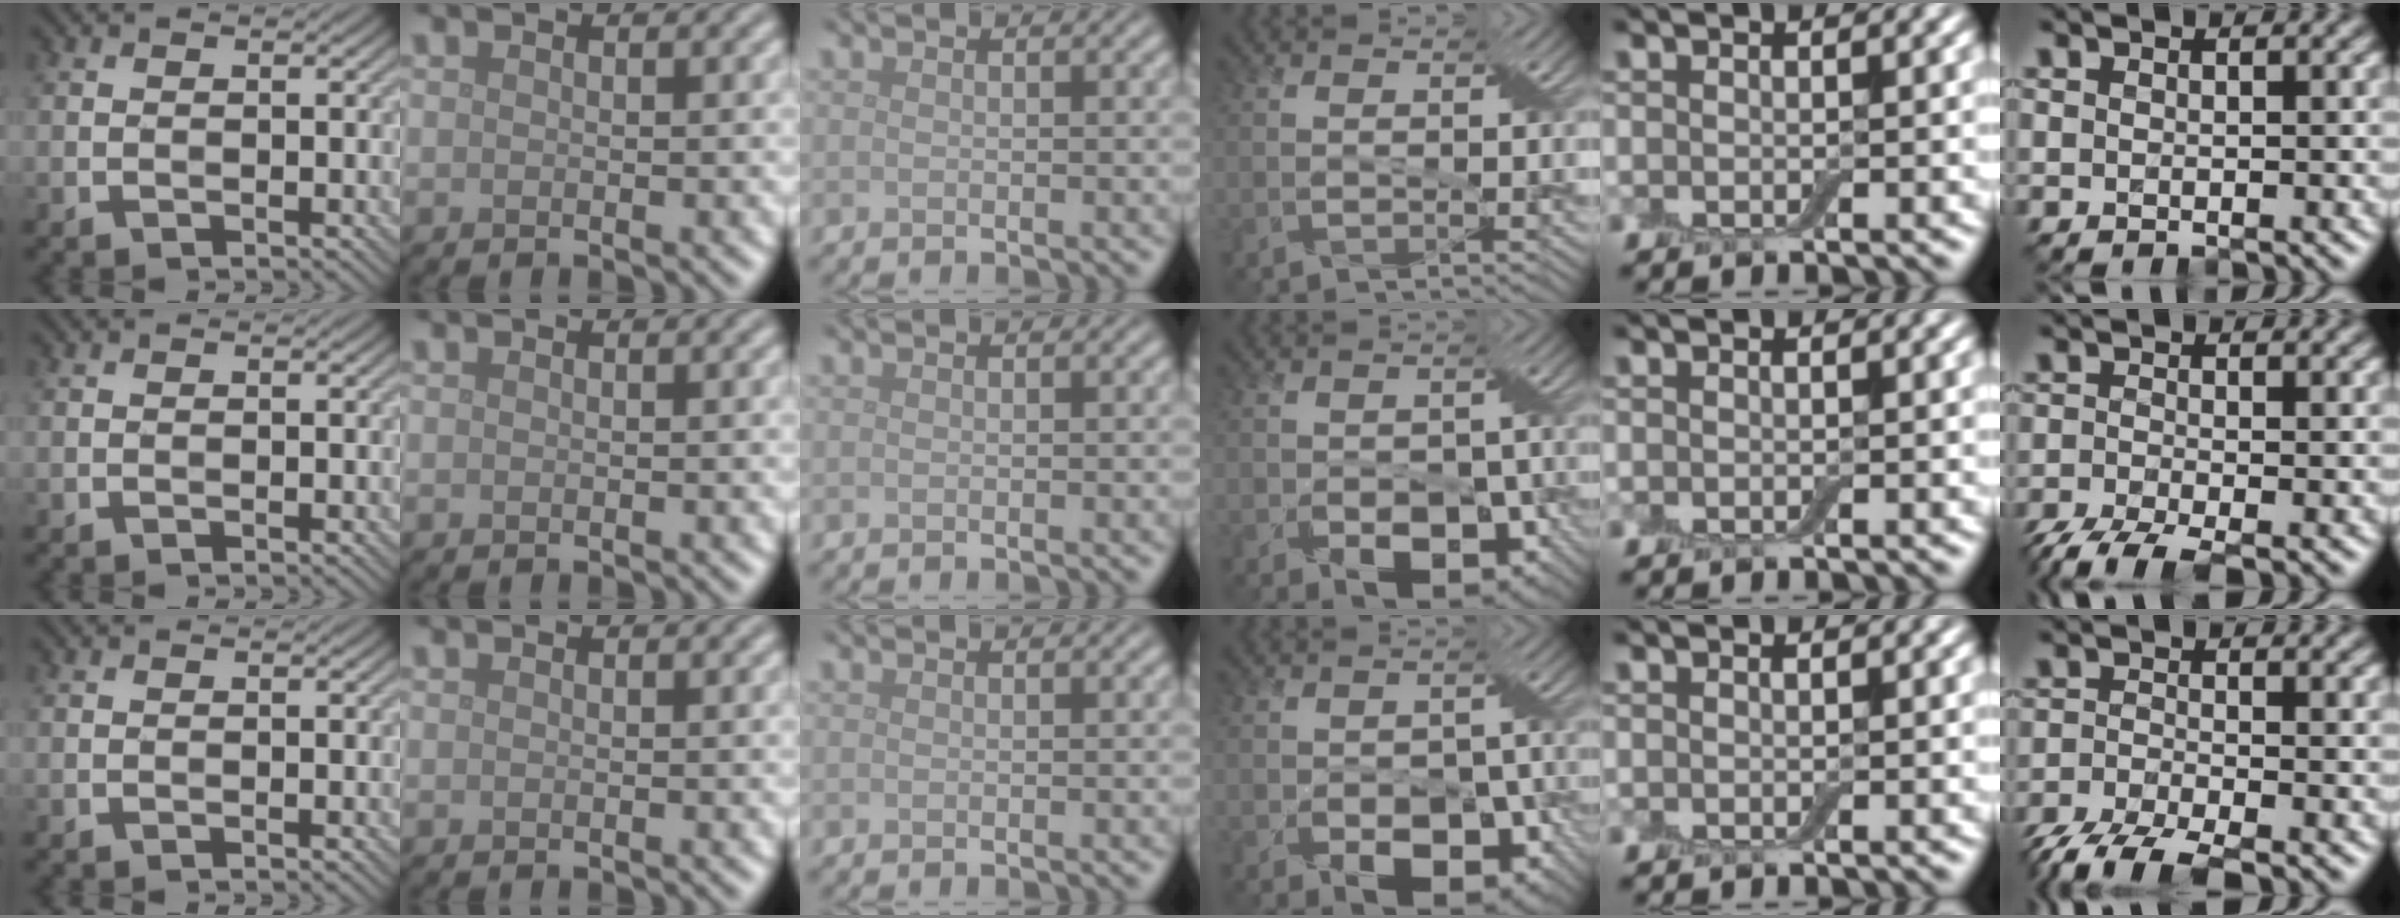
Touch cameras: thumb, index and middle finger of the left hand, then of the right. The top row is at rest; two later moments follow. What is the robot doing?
{"motion": "fold", "object": "bandage"}